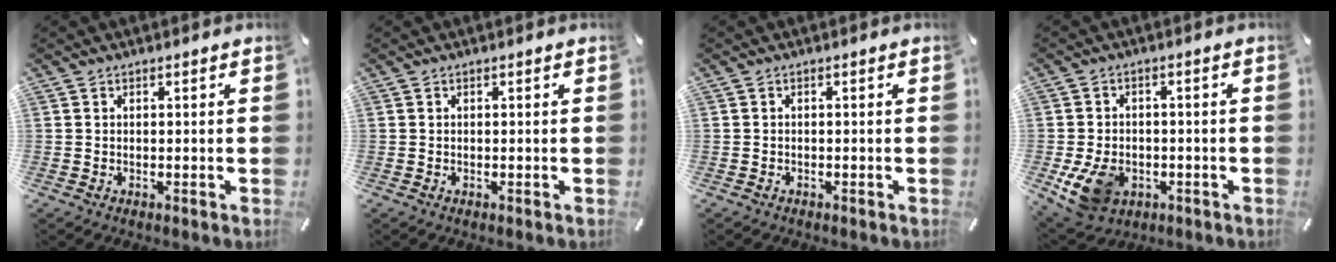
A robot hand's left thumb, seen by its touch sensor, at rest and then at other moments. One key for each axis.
{"total": 0.0}
{"total": 0.7, "fx": -0.5, "fy": 0.4, "fz": 0.3, "tx": -0.005, "ty": 0.001, "tz": -0.011}
{"total": 10.1, "fx": -3.2, "fy": 7.6, "fz": 5.9, "tx": -0.122, "ty": 0.006, "tz": -0.055}